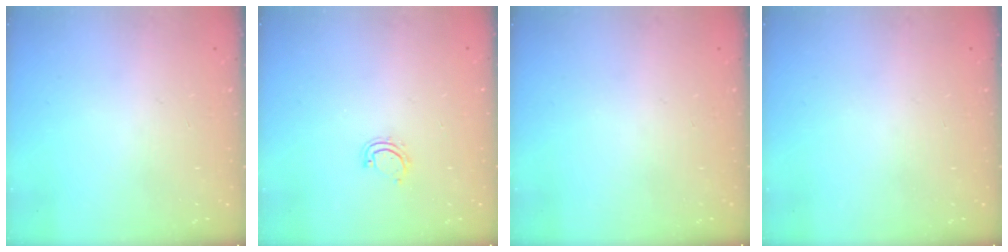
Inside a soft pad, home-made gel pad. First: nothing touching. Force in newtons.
{"total": 4.5, "press": 4.4, "slide": 0.4}
{"total": 0.0}
{"total": 0.0}